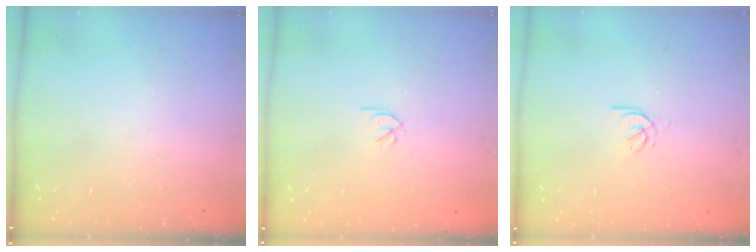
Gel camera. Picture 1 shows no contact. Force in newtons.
{"total": 1.8, "press": 1.7, "slide": 0.5}
{"total": 1.7, "press": 1.6, "slide": 0.5}